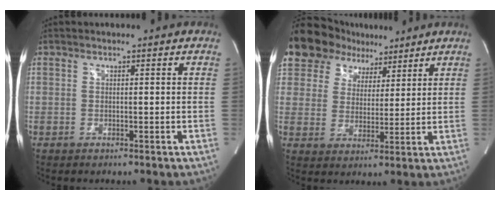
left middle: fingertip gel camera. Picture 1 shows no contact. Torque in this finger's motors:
{"motor_torque": [1.50, -0.63, 1.05, 0.21]}